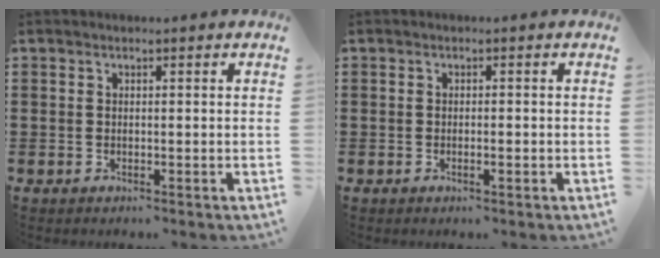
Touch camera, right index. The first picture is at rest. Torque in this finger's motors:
{"motor_torque": [-0.50, 0.55, 0.01, -0.01]}